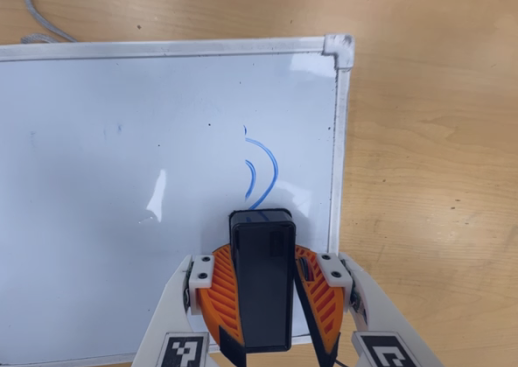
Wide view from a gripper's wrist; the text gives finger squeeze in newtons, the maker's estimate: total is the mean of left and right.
{"total": 9.9, "left": 10.1, "right": 9.7}